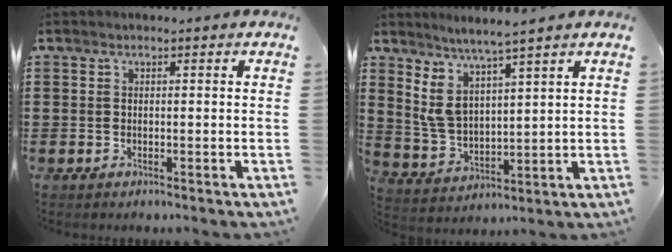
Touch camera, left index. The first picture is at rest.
{"total": 6.1, "force": [4.2, 1.7, 4.0], "torque": [-0.099, -0.018, 0.073]}